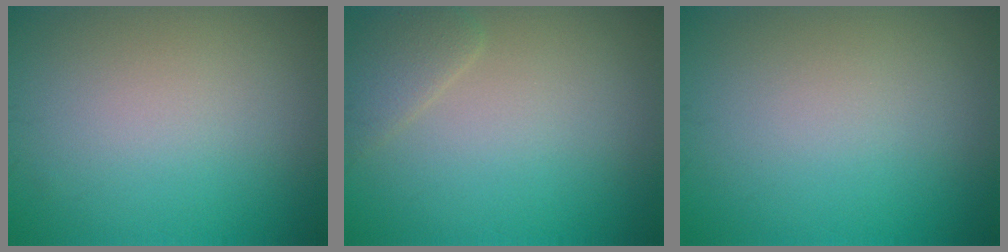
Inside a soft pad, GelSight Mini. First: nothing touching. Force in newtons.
{"total": 1.7, "press": 1.7, "slide": 0.2}
{"total": 0.0}